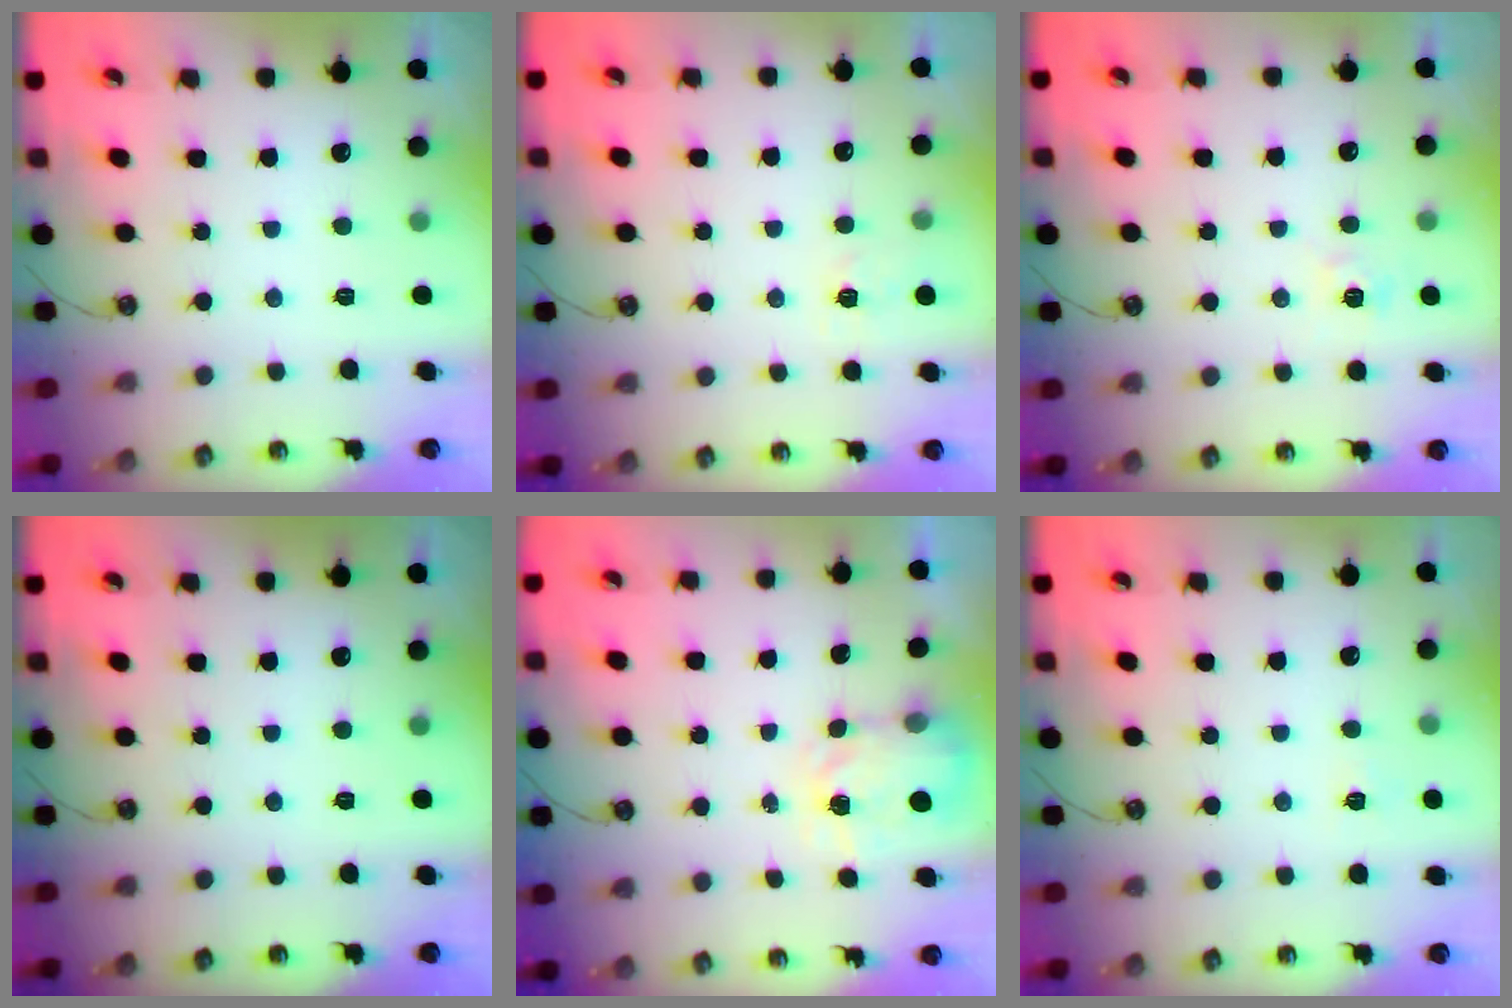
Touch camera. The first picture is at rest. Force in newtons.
{"total": 3.3, "press": 3.2, "slide": 0.6}
{"total": 4.1, "press": 4.1, "slide": 0.5}
{"total": 0.0}
{"total": 3.8, "press": 3.7, "slide": 0.6}
{"total": 3.9, "press": 3.9, "slide": 0.4}